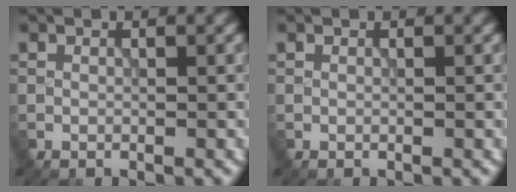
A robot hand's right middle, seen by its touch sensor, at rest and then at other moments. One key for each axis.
{"total": 0.0}